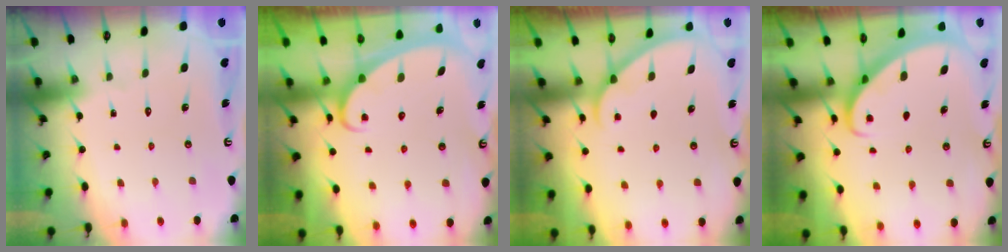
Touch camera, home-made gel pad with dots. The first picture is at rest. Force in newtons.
{"total": 2.6, "press": 2.6, "slide": 0.3}
{"total": 1.6, "press": 1.6, "slide": 0.2}
{"total": 2.8, "press": 2.8, "slide": 0.2}